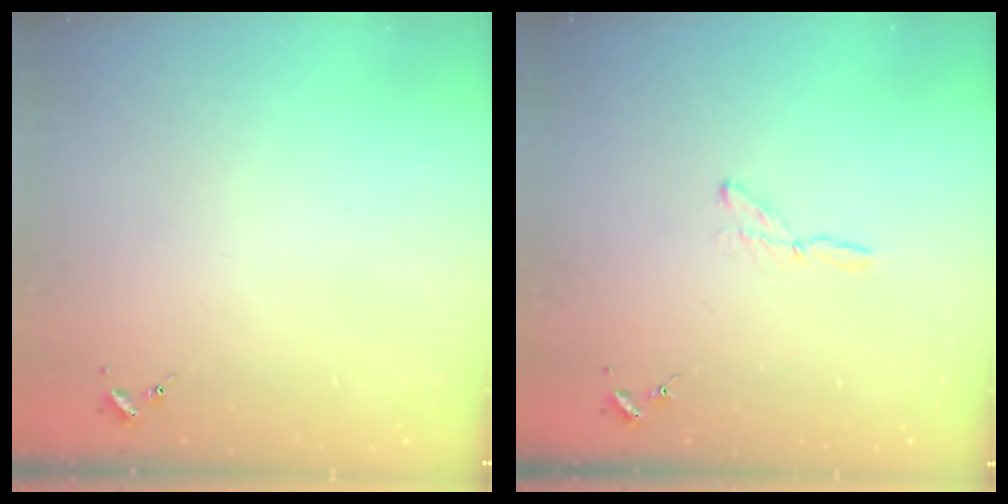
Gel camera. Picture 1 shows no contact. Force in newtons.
{"total": 3.7, "press": 3.7, "slide": 0.4}